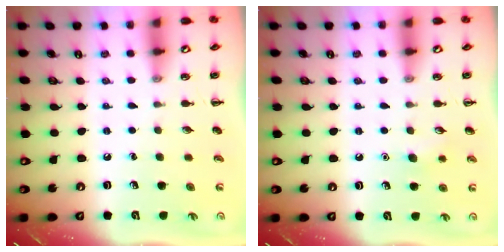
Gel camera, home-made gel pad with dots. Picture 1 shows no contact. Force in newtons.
{"total": 6.1, "press": 6.0, "slide": 1.4}